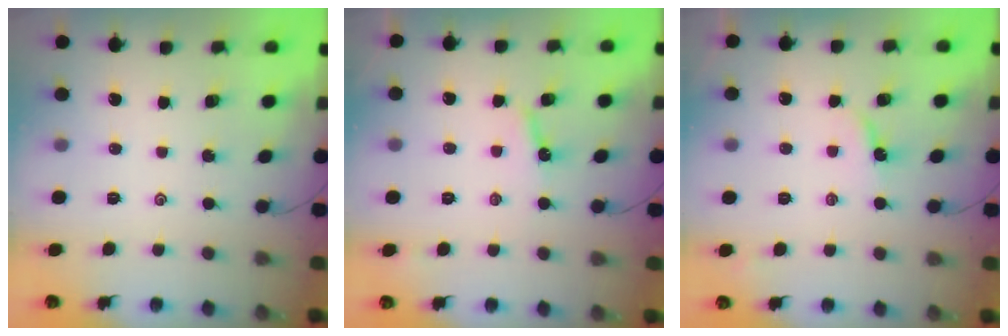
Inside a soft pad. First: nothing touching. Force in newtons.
{"total": 5.0, "press": 4.9, "slide": 0.4}
{"total": 2.9, "press": 2.9, "slide": 0.4}